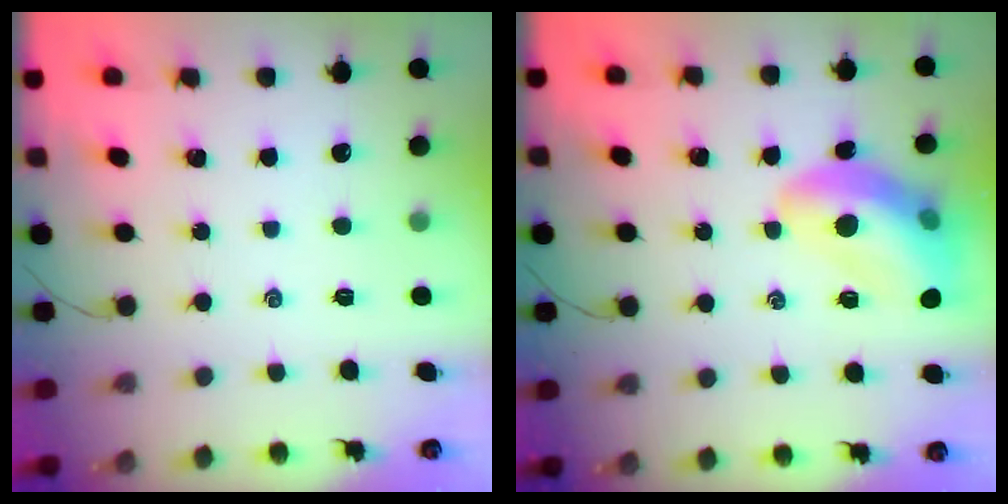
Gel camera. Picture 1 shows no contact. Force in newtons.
{"total": 15.2, "press": 15.0, "slide": 2.3}